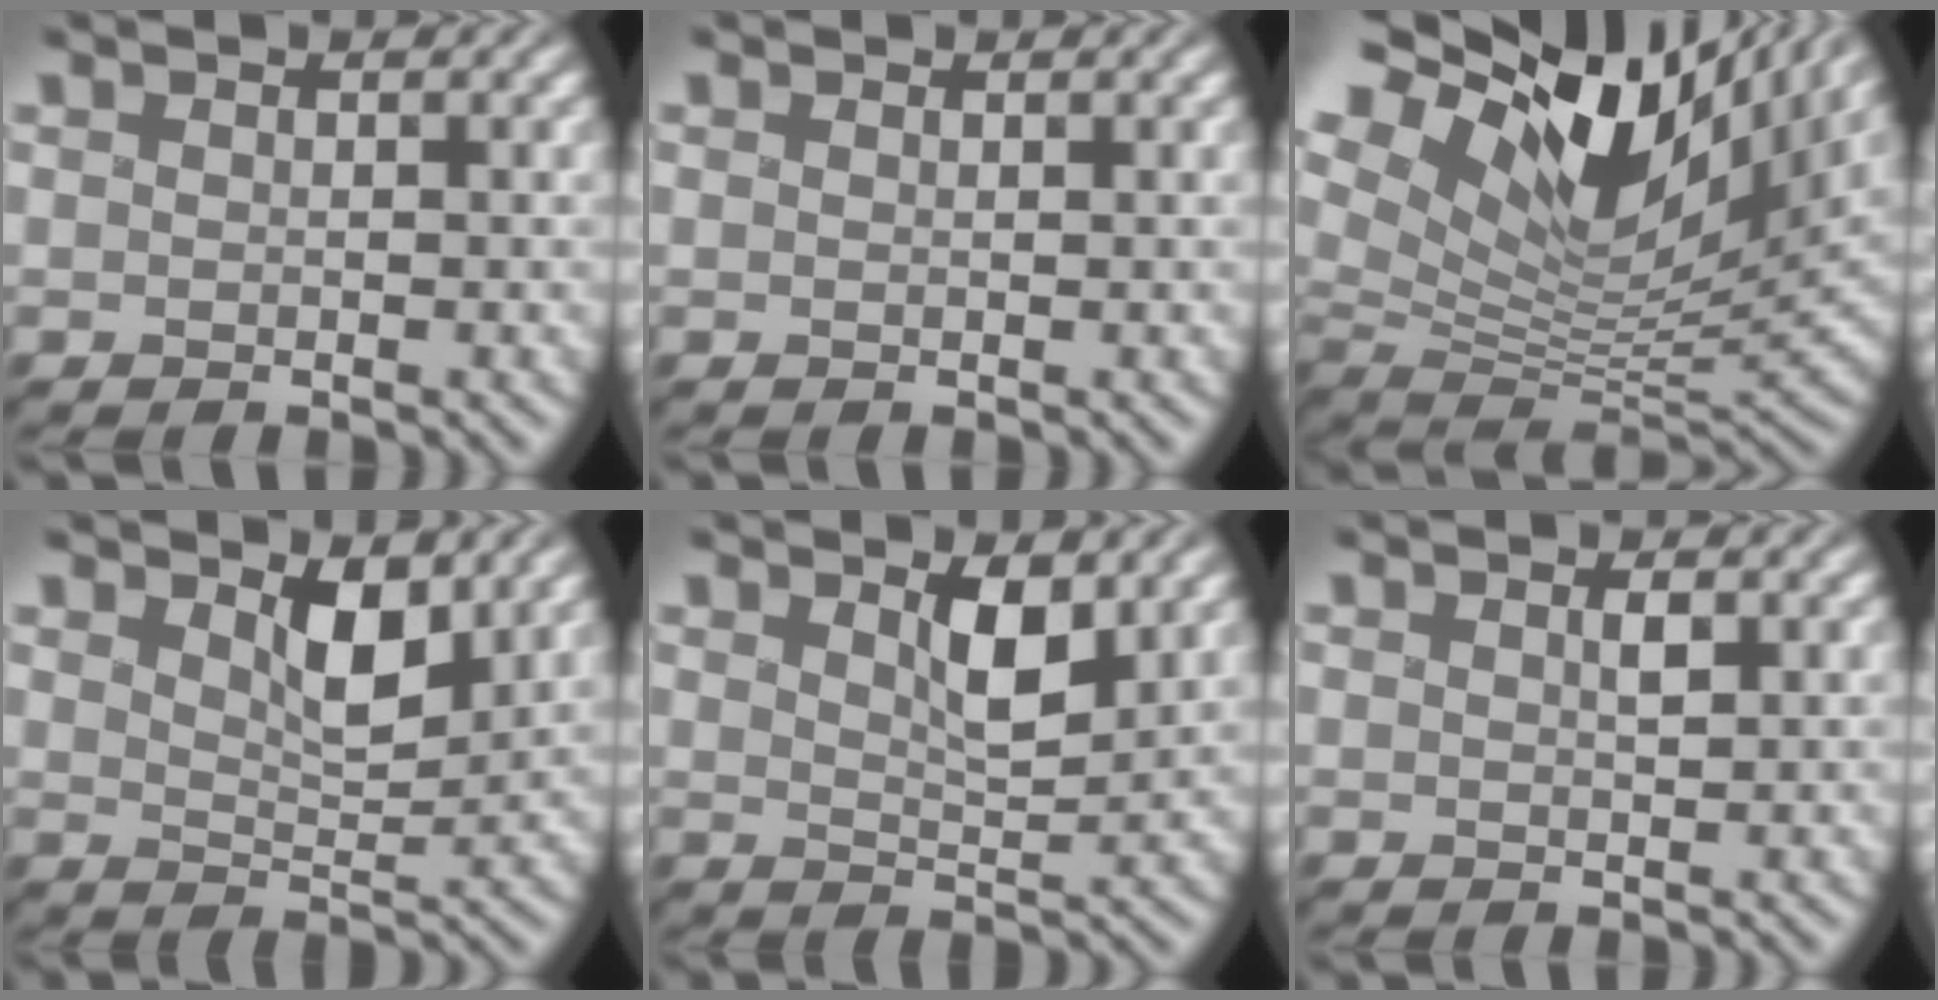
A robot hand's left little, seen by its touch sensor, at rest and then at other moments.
{"total": 0.0}
{"total": 15.9, "force": [8.8, 7.5, 10.9], "torque": [-0.226, 0.036, 0.150]}
{"total": 3.3, "force": [1.8, 1.3, 2.4], "torque": [-0.048, -0.009, 0.025]}
{"total": 3.0, "force": [1.5, 0.9, 2.5], "torque": [-0.045, -0.005, 0.022]}
{"total": 0.9, "force": [0.2, 0.3, 0.8], "torque": [-0.017, -0.001, 0.003]}